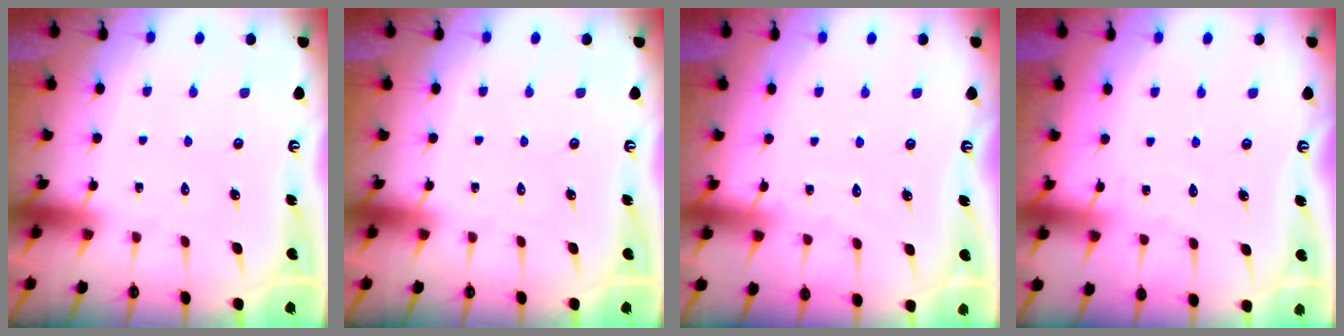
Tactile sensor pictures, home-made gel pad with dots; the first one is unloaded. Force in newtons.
{"total": 0.0}
{"total": 2.3, "press": 2.3, "slide": 0.2}
{"total": 1.9, "press": 1.9, "slide": 0.2}